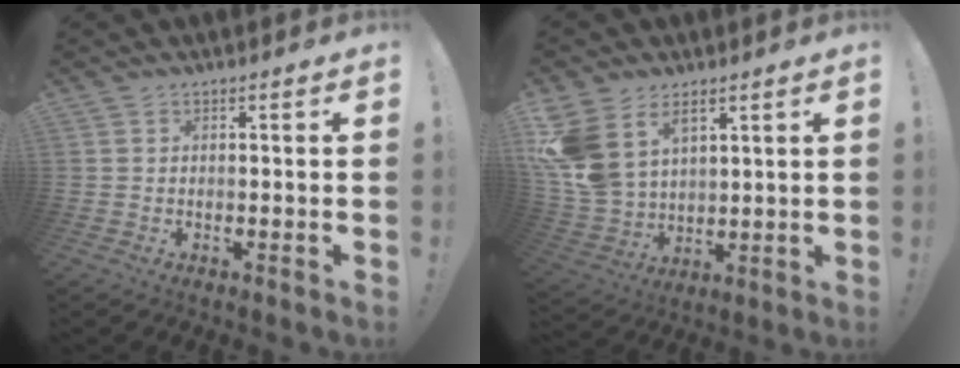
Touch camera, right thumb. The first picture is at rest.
{"total": 13.5, "force": [6.5, 9.4, 7.2], "torque": [-0.159, -0.039, 0.128]}